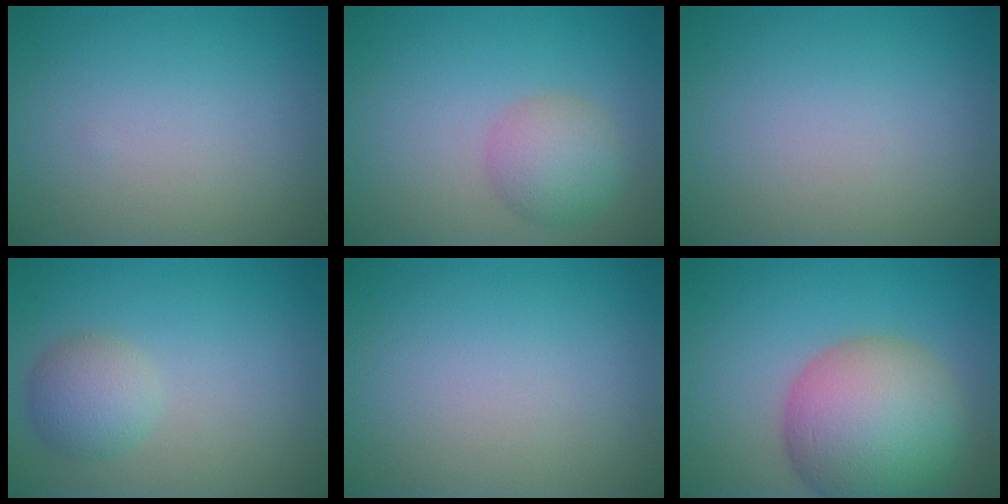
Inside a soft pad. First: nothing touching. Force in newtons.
{"total": 3.4, "press": 3.4, "slide": 0.1}
{"total": 0.0}
{"total": 2.9, "press": 2.9, "slide": 0.0}
{"total": 0.0}
{"total": 11.0, "press": 10.9, "slide": 0.6}